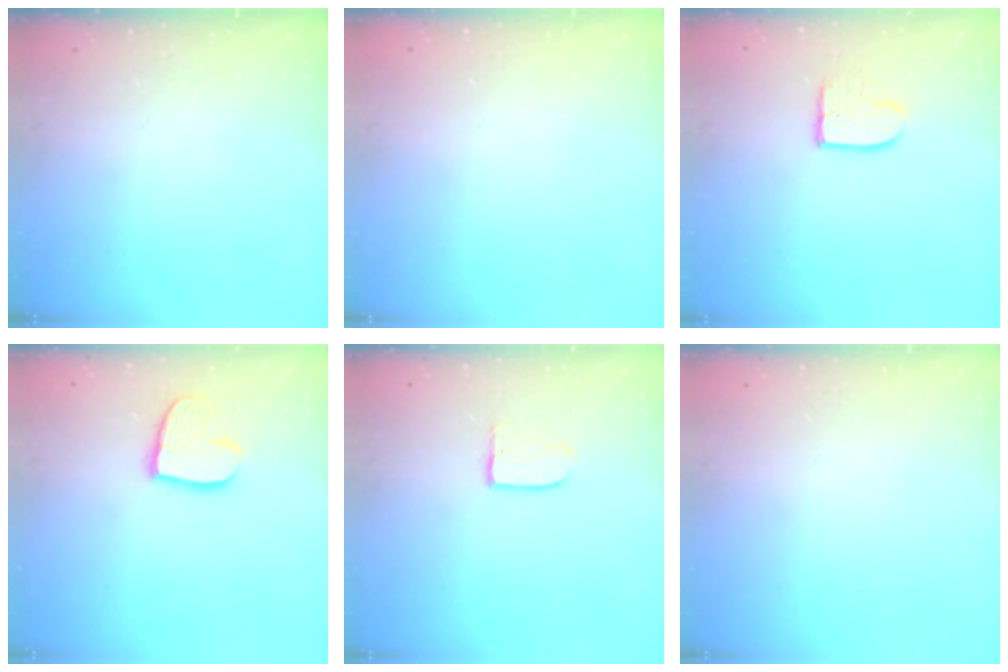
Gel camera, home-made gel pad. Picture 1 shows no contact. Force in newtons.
{"total": 0.0}
{"total": 8.8, "press": 8.8, "slide": 0.6}
{"total": 11.9, "press": 11.9, "slide": 0.9}
{"total": 4.0, "press": 4.0, "slide": 0.4}
{"total": 0.0}